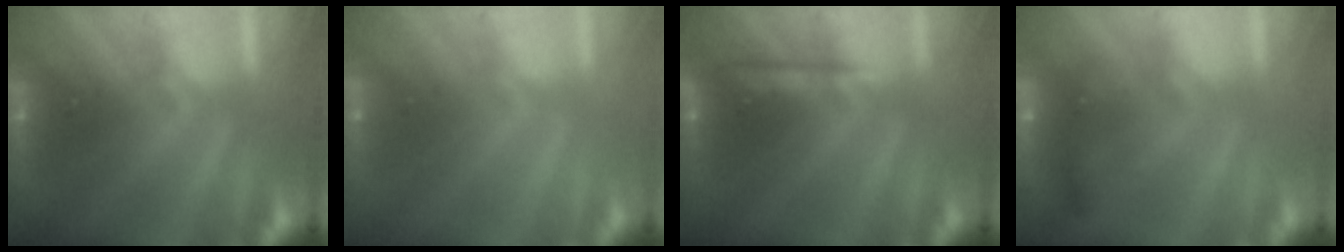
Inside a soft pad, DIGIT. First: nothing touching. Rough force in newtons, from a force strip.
{"total": 3.0}
{"total": 2.2}
{"total": 6.5}